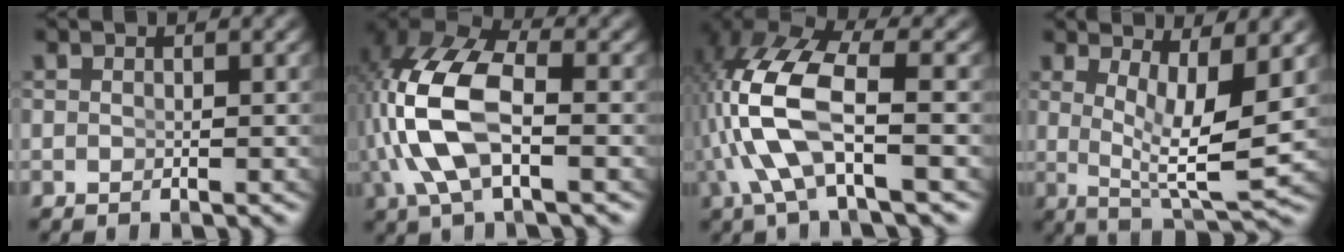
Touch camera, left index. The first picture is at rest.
{"total": 8.7, "force": [0.5, 4.6, 7.4], "torque": [-0.175, -0.020, 0.020]}
{"total": 7.9, "force": [-0.1, 3.5, 7.0], "torque": [-0.171, -0.022, 0.011]}
{"total": 7.0, "force": [1.3, 2.0, 6.6], "torque": [-0.103, -0.029, 0.032]}